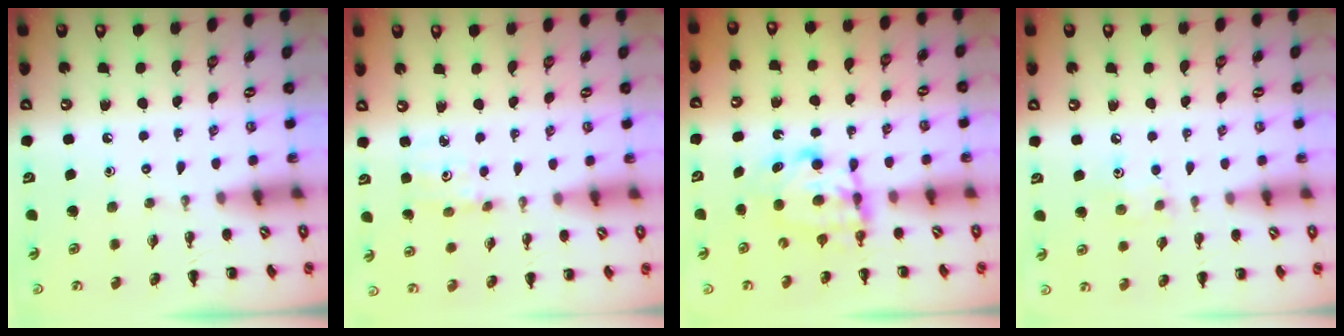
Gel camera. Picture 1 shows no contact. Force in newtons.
{"total": 2.4, "press": 2.3, "slide": 0.7}
{"total": 6.2, "press": 6.2, "slide": 0.5}
{"total": 6.4, "press": 6.2, "slide": 1.6}